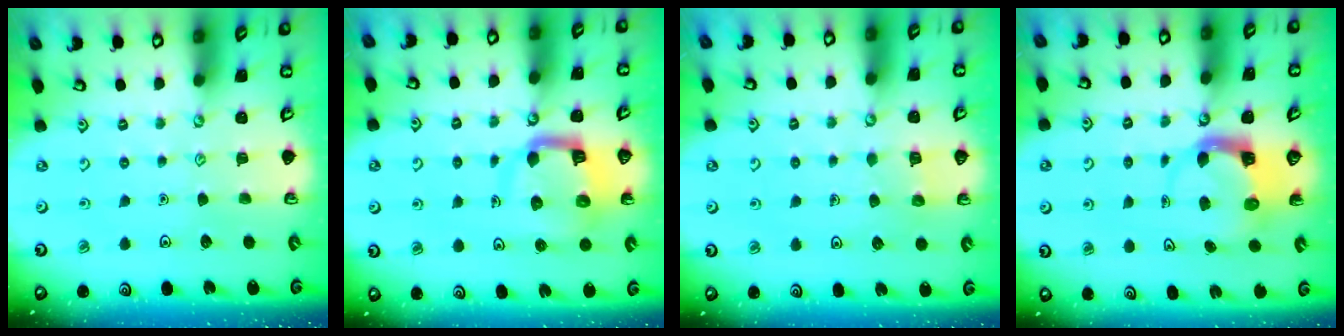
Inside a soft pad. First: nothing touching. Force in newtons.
{"total": 9.0, "press": 9.0, "slide": 1.1}
{"total": 4.1, "press": 4.1, "slide": 0.3}
{"total": 3.9, "press": 3.8, "slide": 0.6}